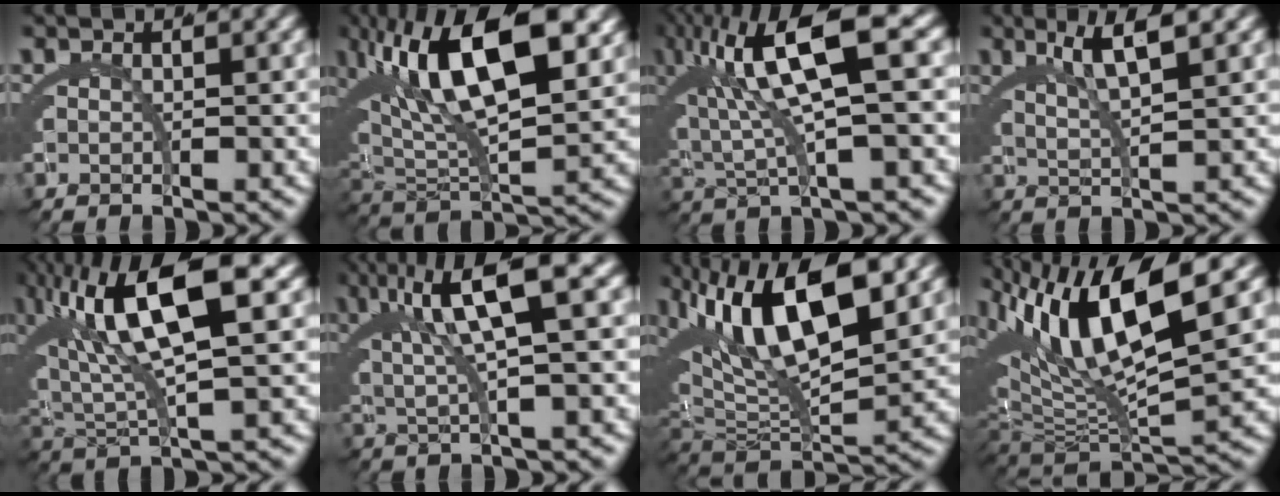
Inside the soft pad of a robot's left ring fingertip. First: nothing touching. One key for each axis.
{"total": 13.8, "fx": 5.5, "fy": 6.0, "fz": 11.1, "tx": -0.200, "ty": 0.025, "tz": 0.088}
{"total": 9.0, "fx": 2.4, "fy": 3.0, "fz": 8.2, "tx": -0.145, "ty": 0.018, "tz": 0.039}
{"total": 4.2, "fx": 3.1, "fy": -0.8, "fz": 2.7, "tx": -0.035, "ty": 0.016, "tz": 0.051}
{"total": 11.8, "fx": 3.6, "fy": 5.2, "fz": 10.0, "tx": -0.181, "ty": 0.020, "tz": 0.059}
{"total": 6.8, "fx": 2.5, "fy": 0.8, "fz": 6.3, "tx": -0.094, "ty": 0.029, "tz": 0.037}
{"total": 12.5, "fx": 4.5, "fy": 6.0, "fz": 10.0, "tx": -0.173, "ty": 0.026, "tz": 0.073}
{"total": 11.9, "fx": 3.0, "fy": 5.9, "fz": 9.8, "tx": -0.172, "ty": 0.016, "tz": 0.049}